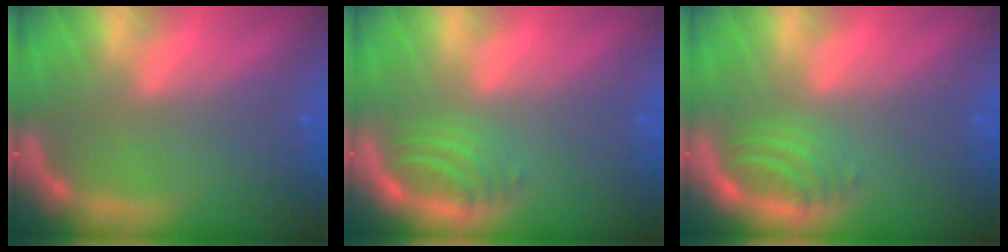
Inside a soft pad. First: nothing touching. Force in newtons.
{"total": 2.9}
{"total": 2.9}